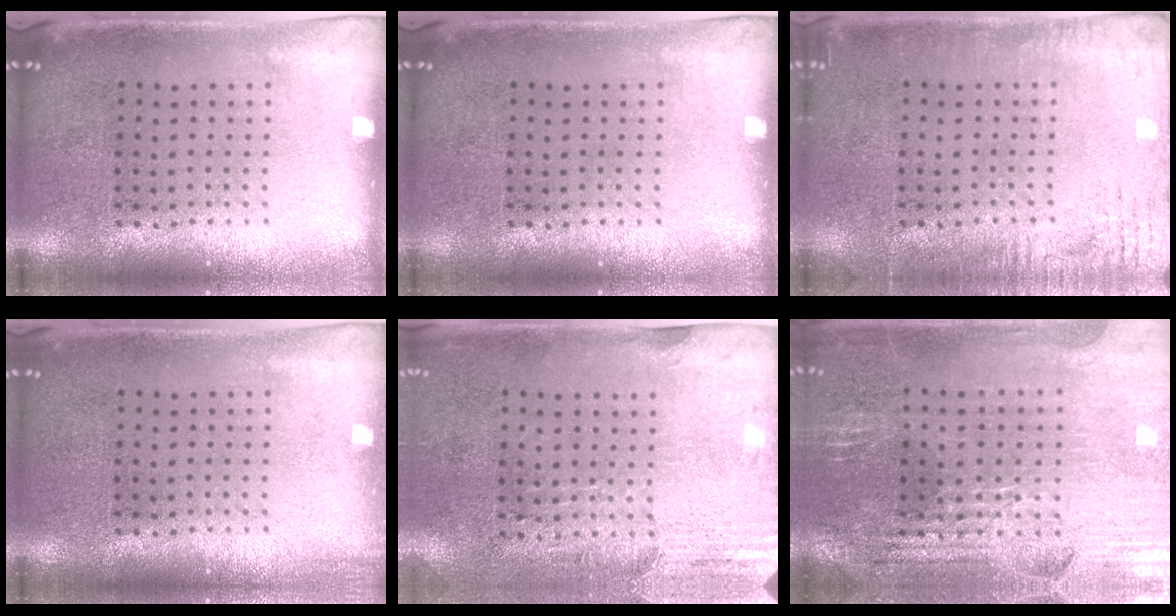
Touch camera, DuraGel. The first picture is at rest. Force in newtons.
{"total": 0.0}
{"total": 2.7, "press": 2.7, "slide": 0.2}
{"total": 0.7, "press": 0.7, "slide": 0.0}
{"total": 2.9, "press": 2.5, "slide": 1.5}
{"total": 2.8, "press": 2.8, "slide": 0.5}